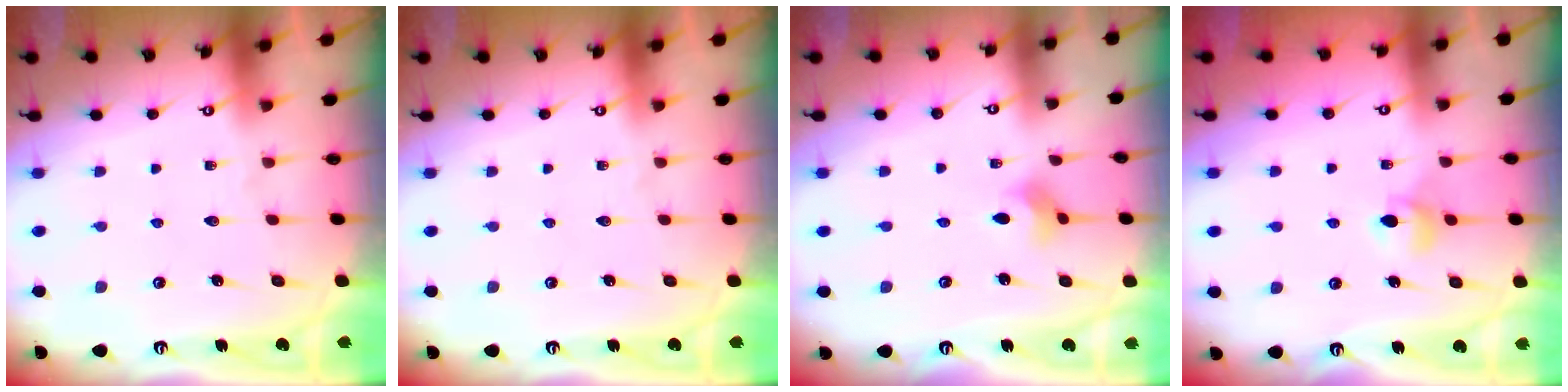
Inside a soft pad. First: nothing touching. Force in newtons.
{"total": 0.0}
{"total": 2.8, "press": 2.7, "slide": 0.4}
{"total": 4.8, "press": 4.8, "slide": 0.7}